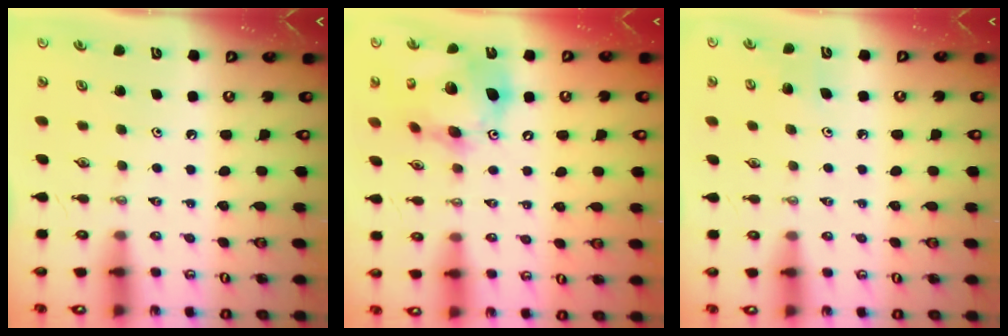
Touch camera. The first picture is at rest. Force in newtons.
{"total": 17.9, "press": 17.8, "slide": 2.5}
{"total": 4.6, "press": 4.4, "slide": 1.2}